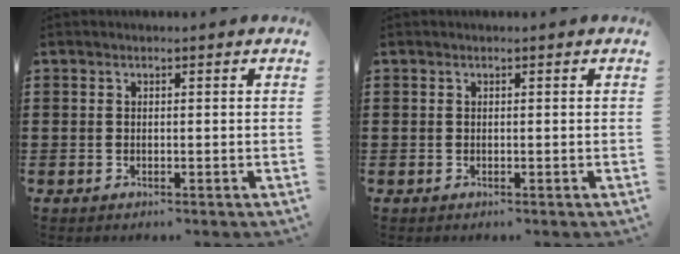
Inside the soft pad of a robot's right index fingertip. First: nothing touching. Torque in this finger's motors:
{"motor_torque": [-0.69, 1.45, 0.00, 0.01]}